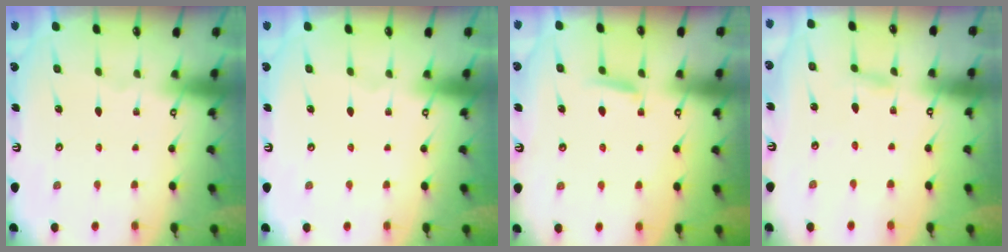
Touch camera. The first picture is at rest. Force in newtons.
{"total": 0.0}
{"total": 5.0, "press": 4.9, "slide": 0.8}
{"total": 2.3, "press": 2.3, "slide": 0.2}